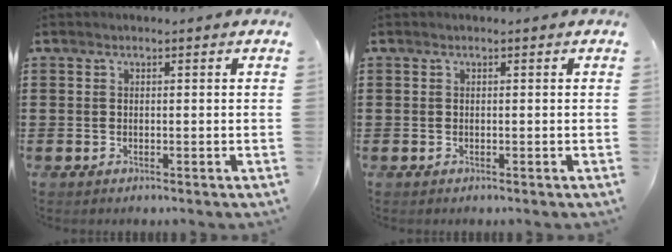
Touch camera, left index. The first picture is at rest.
{"total": 0.0}